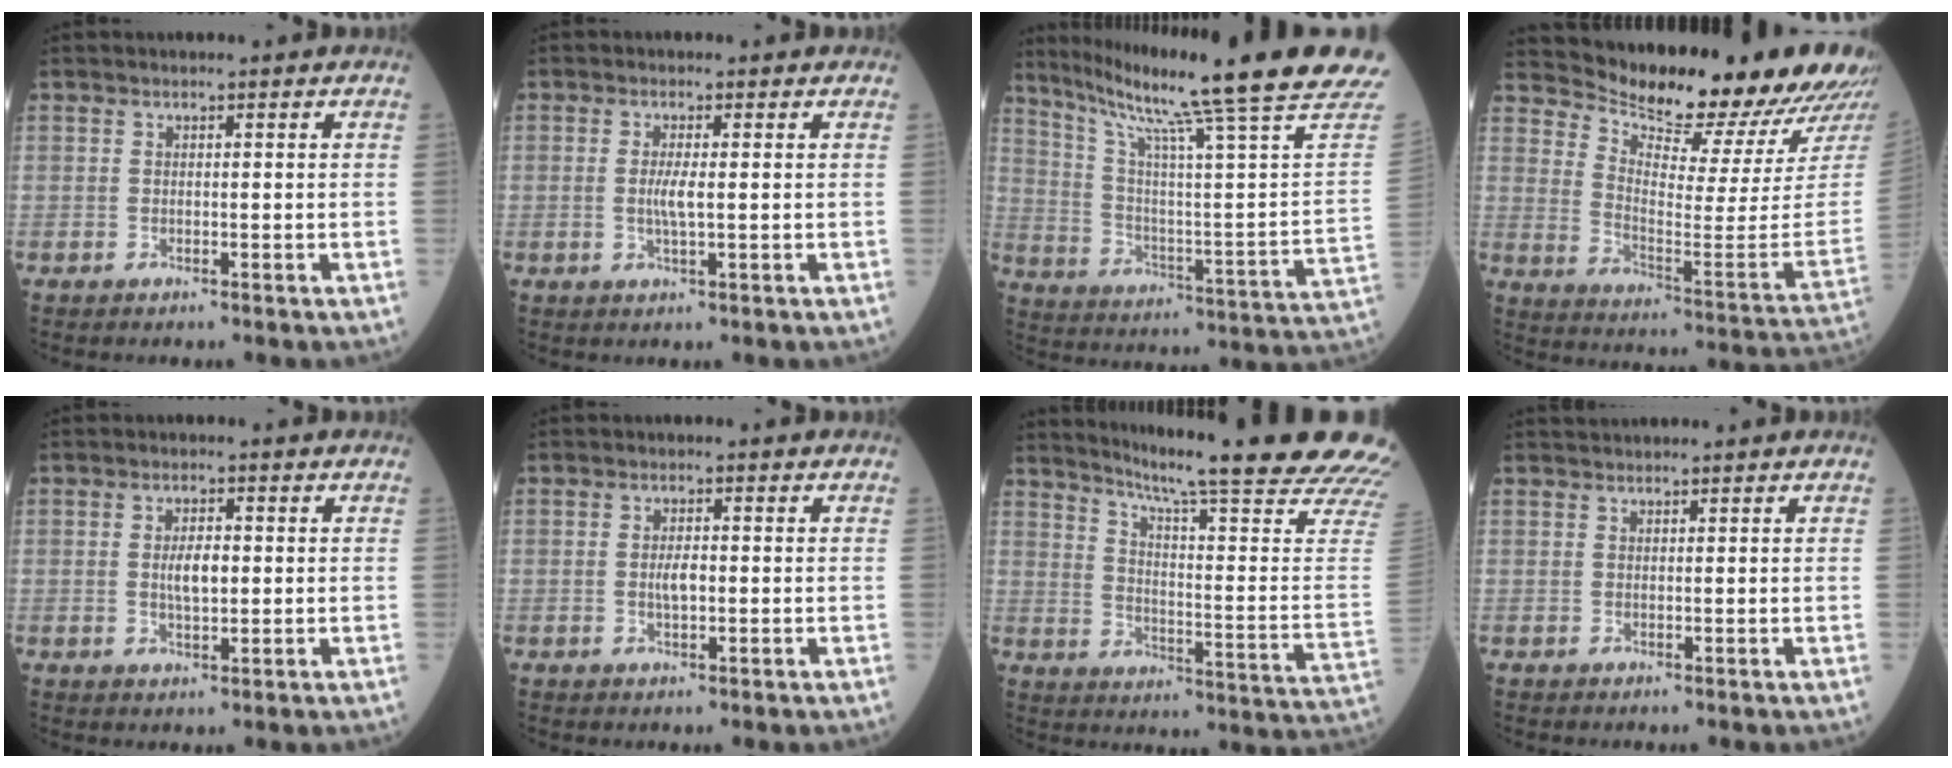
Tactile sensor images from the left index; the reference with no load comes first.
{"total": 2.5, "force": [-0.1, 0.3, 2.5], "torque": [-0.053, -0.005, -0.002]}
{"total": 26.8, "force": [20.6, -2.0, 17.0], "torque": [-0.274, -0.061, 0.287]}
{"total": 19.7, "force": [18.5, 0.1, 6.9], "torque": [-0.127, -0.115, 0.256]}
{"total": 3.7, "force": [0.1, 1.4, 3.4], "torque": [-0.066, -0.001, 0.001]}
{"total": 2.4, "force": [-0.3, 0.9, 2.2], "torque": [-0.045, -0.001, -0.006]}
{"total": 27.3, "force": [23.0, -1.0, 14.6], "torque": [-0.201, -0.110, 0.288]}
{"total": 1.7, "force": [1.7, -0.1, 0.3], "torque": [-0.002, 0.022, 0.034]}